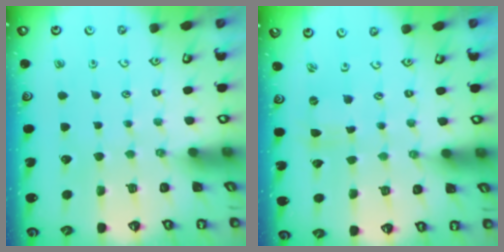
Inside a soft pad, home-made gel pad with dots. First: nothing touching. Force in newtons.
{"total": 0.0}